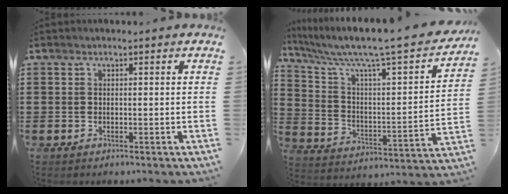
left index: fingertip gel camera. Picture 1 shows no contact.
{"total": 8.4, "force": [6.6, 0.8, 5.0], "torque": [-0.127, -0.051, 0.104]}